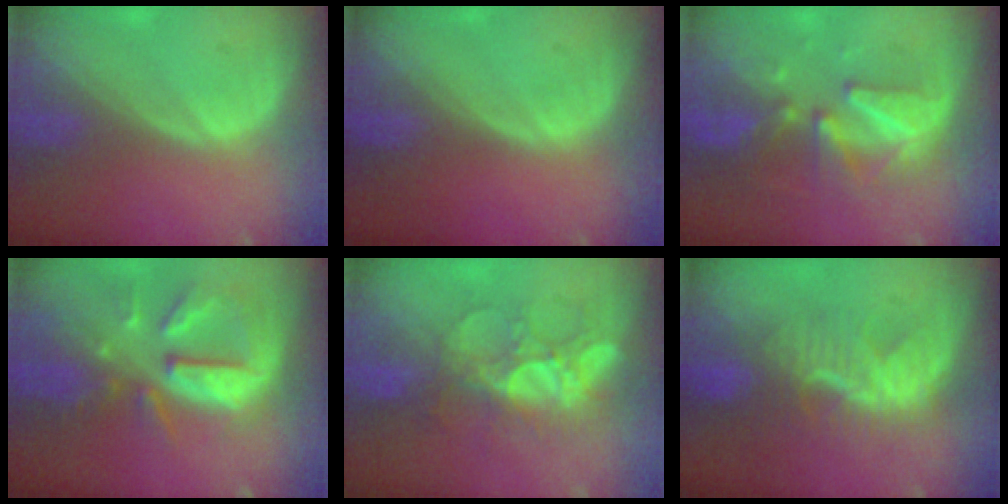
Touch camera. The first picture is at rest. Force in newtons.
{"total": 0.0}
{"total": 8.7, "press": 8.2, "slide": 3.0}
{"total": 10.9, "press": 9.5, "slide": 5.2}
{"total": 8.7, "press": 7.8, "slide": 3.7}
{"total": 8.4, "press": 7.9, "slide": 2.6}